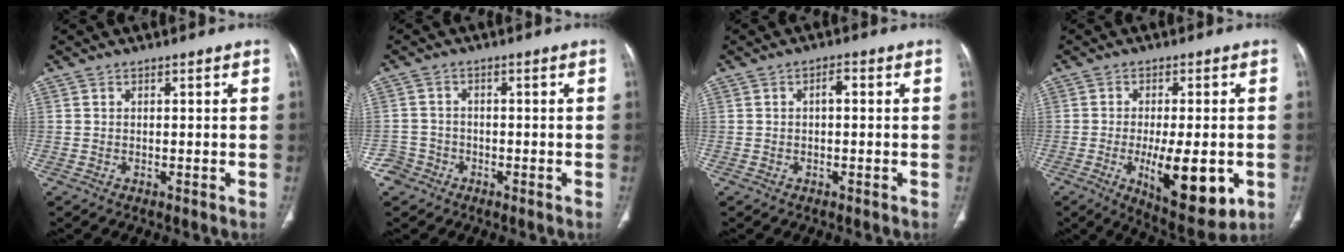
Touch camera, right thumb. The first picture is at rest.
{"total": 3.4, "force": [-2.1, 2.7, -0.3], "torque": [0.019, 0.019, -0.042]}
{"total": 1.9, "force": [0.1, 0.9, 1.7], "torque": [-0.025, 0.006, -0.002]}
{"total": 15.0, "force": [-4.0, 5.6, 13.3], "torque": [-0.187, -0.018, -0.046]}